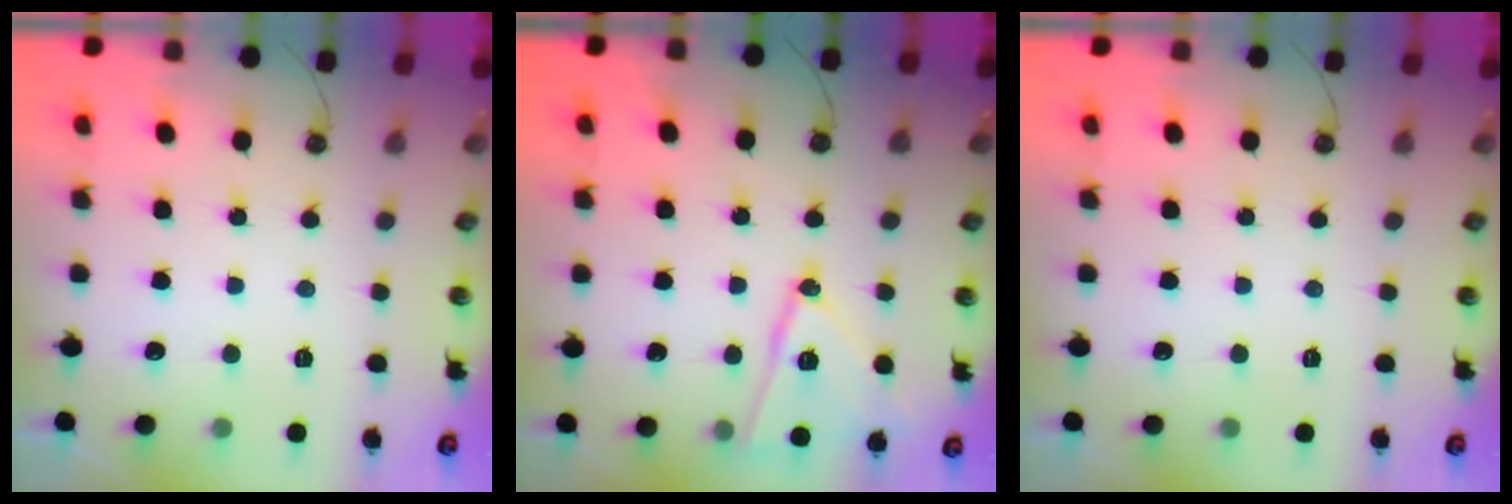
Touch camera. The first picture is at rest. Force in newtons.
{"total": 14.0, "press": 13.9, "slide": 1.4}
{"total": 0.0}